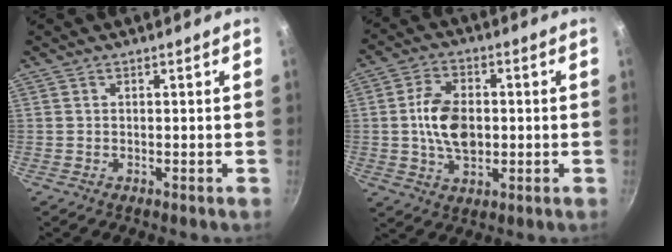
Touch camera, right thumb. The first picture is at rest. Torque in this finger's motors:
{"motor_torque": [1.55, 1.36, 1.05, -0.18, 0.08]}